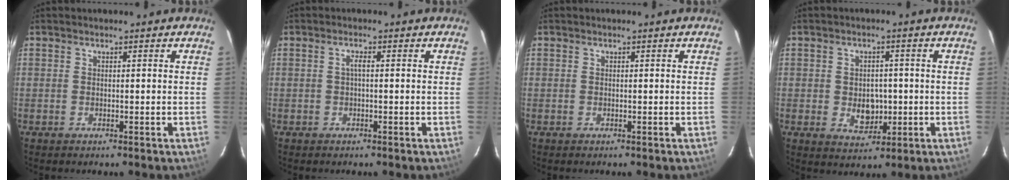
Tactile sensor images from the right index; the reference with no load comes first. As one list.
[{"total": 1.0, "force": [-0.1, 0.2, 1.0], "torque": [-0.018, 0.005, -0.003]}, {"total": 0.0}, {"total": 5.6, "force": [-0.8, 4.3, 3.5], "torque": [-0.061, -0.001, -0.002]}]